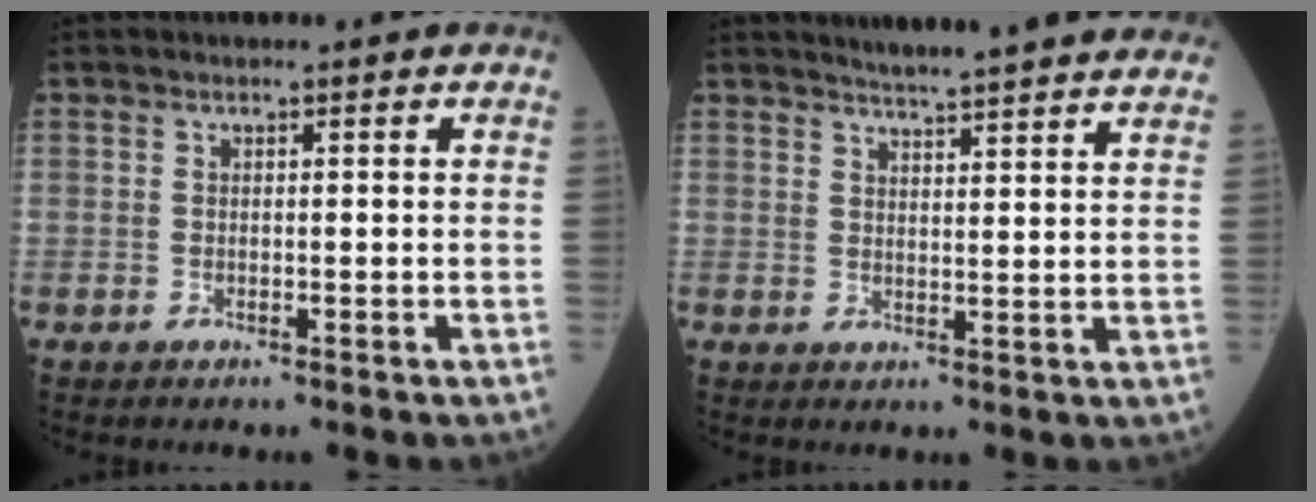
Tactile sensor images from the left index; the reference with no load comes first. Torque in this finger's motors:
{"motor_torque": [0.52, -0.82, 0.08, 0.03]}